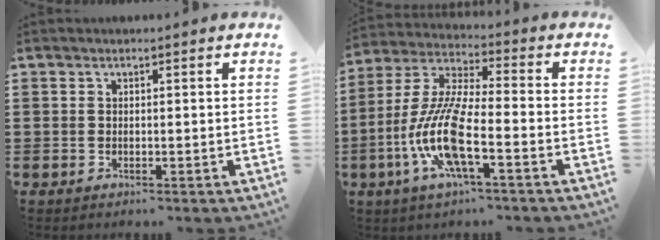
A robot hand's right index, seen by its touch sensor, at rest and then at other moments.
{"total": 11.1, "force": [-4.4, 2.2, 9.9], "torque": [-0.235, -0.016, -0.092]}